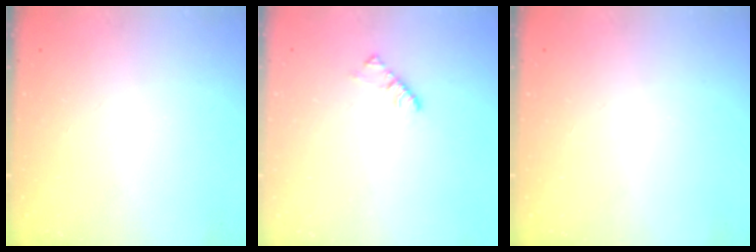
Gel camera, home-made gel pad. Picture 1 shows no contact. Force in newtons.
{"total": 4.5, "press": 4.5, "slide": 0.5}
{"total": 0.0}